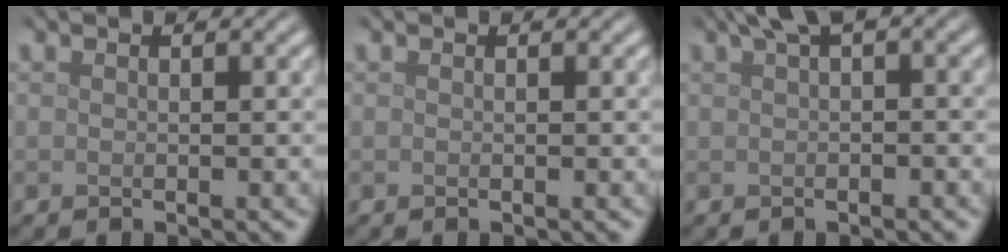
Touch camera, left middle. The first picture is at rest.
{"total": 0.0}
{"total": 3.0, "force": [1.1, 0.7, 2.7], "torque": [-0.039, 0.012, 0.017]}